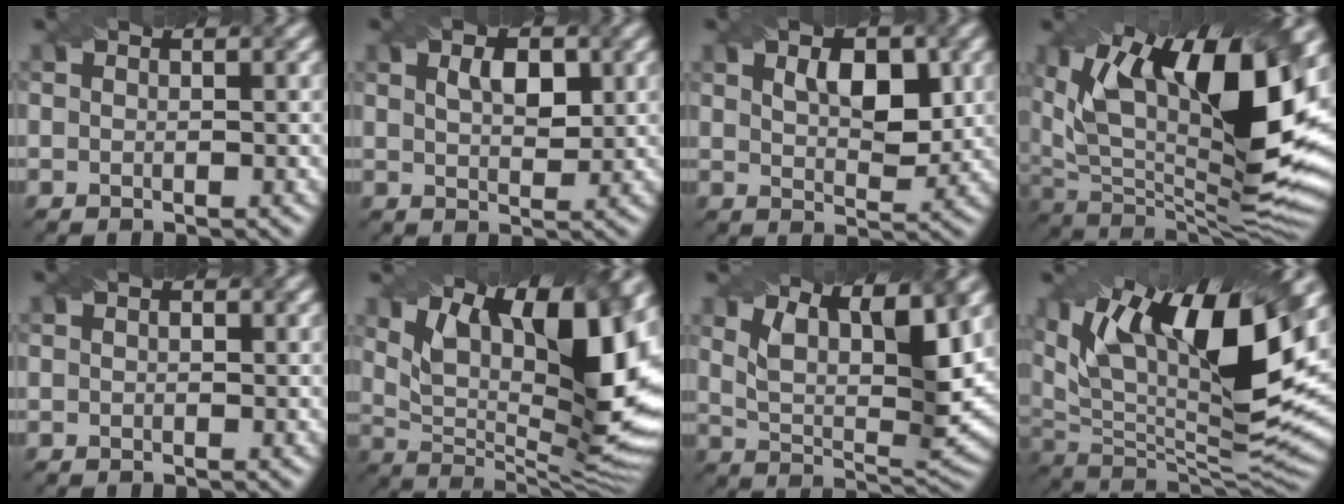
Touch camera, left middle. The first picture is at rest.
{"total": 3.0, "force": [1.1, 1.5, 2.4], "torque": [-0.046, 0.003, 0.023]}
{"total": 4.5, "force": [1.5, 2.3, 3.6], "torque": [-0.059, -0.001, 0.027]}
{"total": 17.8, "force": [6.3, 6.7, 15.3], "torque": [-0.257, 0.015, 0.111]}
{"total": 0.5, "force": [0.1, 0.4, 0.4], "torque": [-0.005, 0.000, 0.000]}
{"total": 17.0, "force": [6.7, 6.6, 14.1], "torque": [-0.199, 0.018, 0.110]}
{"total": 8.2, "force": [4.2, 2.7, 6.5], "torque": [-0.123, -0.005, 0.077]}
{"total": 15.9, "force": [7.0, 5.3, 13.3], "torque": [-0.235, 0.004, 0.123]}